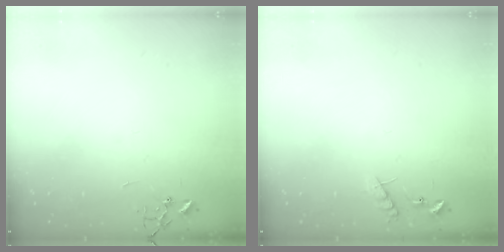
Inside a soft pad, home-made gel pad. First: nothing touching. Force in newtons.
{"total": 6.7, "press": 6.7, "slide": 0.4}